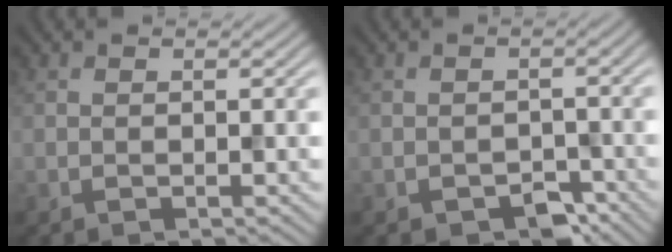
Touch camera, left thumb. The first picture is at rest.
{"total": 3.3, "force": [-2.2, 1.7, 1.7], "torque": [-0.027, -0.005, -0.032]}